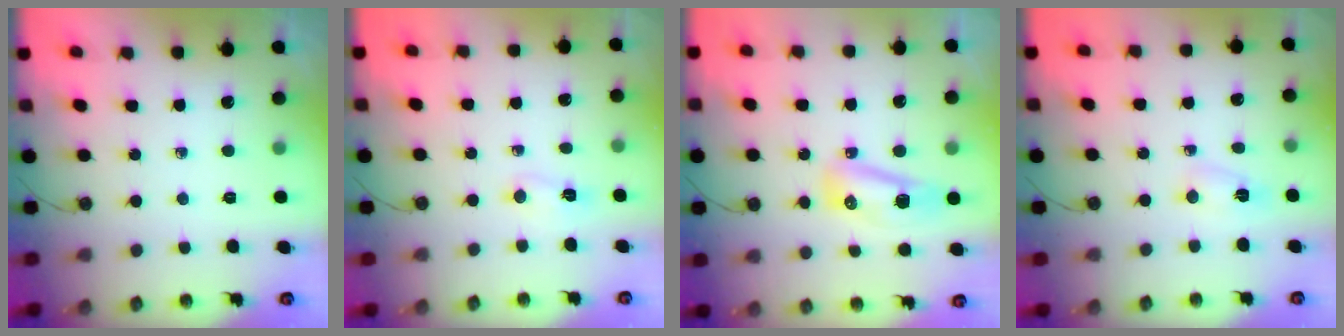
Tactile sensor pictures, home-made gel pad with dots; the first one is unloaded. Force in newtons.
{"total": 3.6, "press": 3.3, "slide": 1.5}
{"total": 8.1, "press": 8.0, "slide": 1.5}
{"total": 2.2, "press": 2.1, "slide": 0.6}